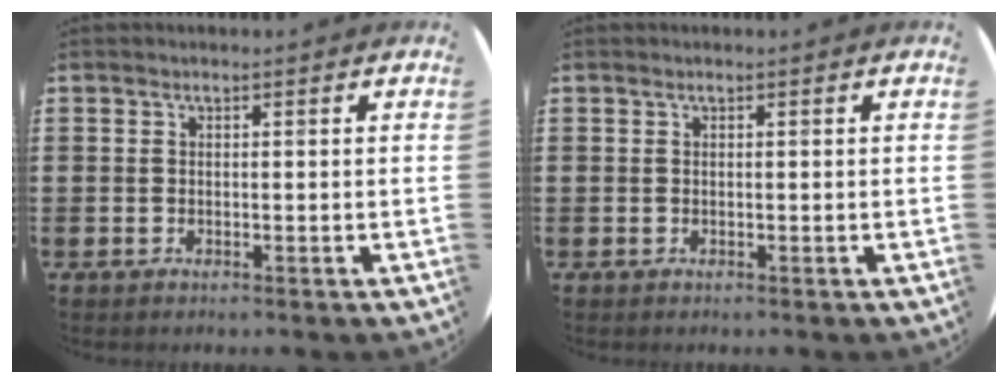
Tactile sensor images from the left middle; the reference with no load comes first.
{"total": 0.0}